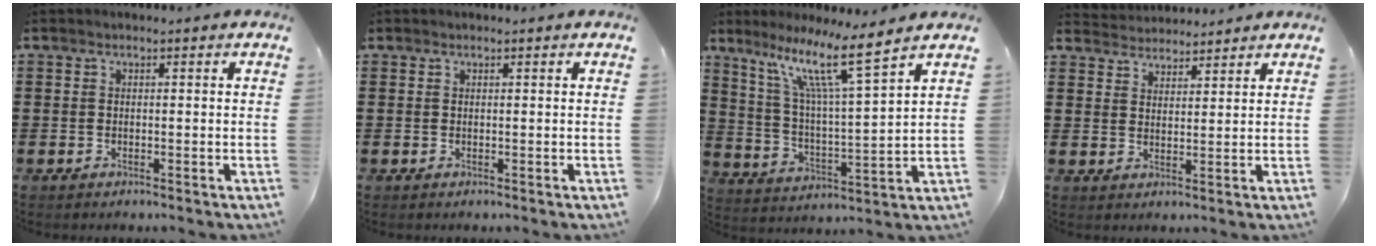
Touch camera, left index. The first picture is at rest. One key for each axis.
{"total": 0.0}
{"total": 11.6, "fx": 8.2, "fy": 0.6, "fz": 8.2, "tx": -0.175, "ty": -0.039, "tz": 0.135}
{"total": 3.4, "fx": 3.3, "fy": 0.5, "fz": -0.6, "tx": -0.001, "ty": -0.012, "tz": 0.061}